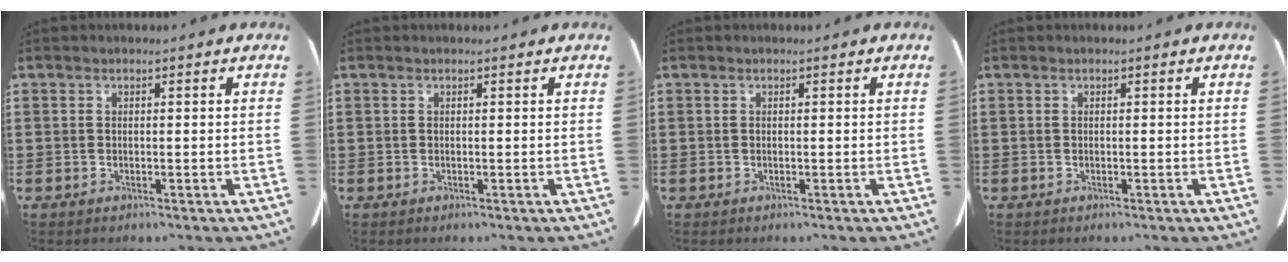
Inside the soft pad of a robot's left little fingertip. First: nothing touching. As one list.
[{"total": 0.0}, {"total": 0.0}, {"total": 0.0}]